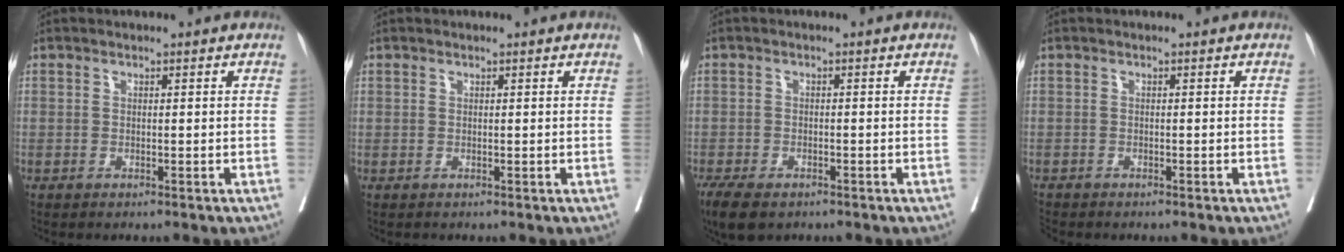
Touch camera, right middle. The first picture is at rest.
{"total": 0.0}
{"total": 6.0, "force": [-4.3, 2.4, 3.3], "torque": [-0.058, -0.014, -0.067]}
{"total": 2.5, "force": [-2.3, 0.4, 0.6], "torque": [-0.015, -0.007, -0.040]}